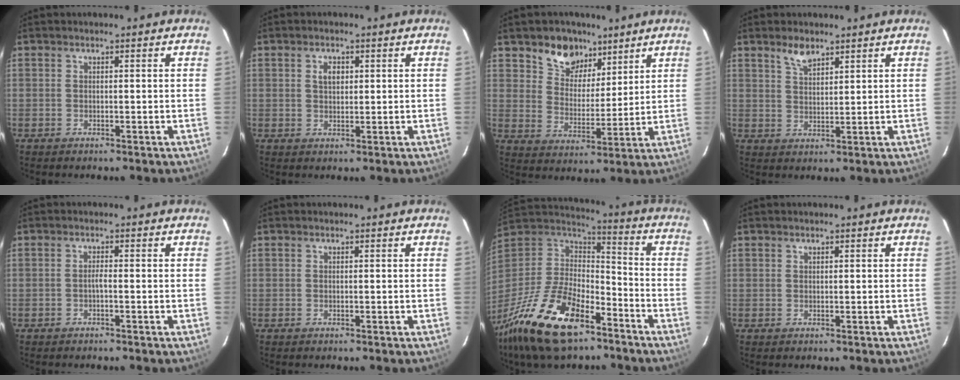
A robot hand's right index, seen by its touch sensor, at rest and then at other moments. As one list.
[{"total": 2.6, "force": [0.9, 1.7, 1.8], "torque": [-0.028, 0.005, 0.015]}, {"total": 9.8, "force": [6.6, 6.6, 2.9], "torque": [-0.052, 0.008, 0.118]}, {"total": 3.8, "force": [2.9, 1.5, 1.9], "torque": [-0.033, 0.004, 0.055]}, {"total": 1.0, "force": [-0.5, 0.0, 0.8], "torque": [-0.013, 0.003, -0.011]}, {"total": 0.0}, {"total": 26.6, "force": [-16.7, 12.0, 17.0], "torque": [-0.360, -0.027, -0.290]}, {"total": 0.6, "force": [0.3, 0.6, 0.0], "torque": [0.003, 0.003, 0.005]}]